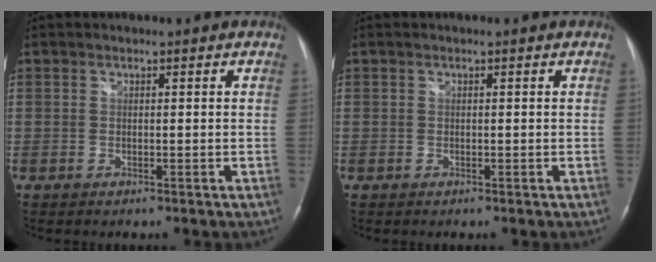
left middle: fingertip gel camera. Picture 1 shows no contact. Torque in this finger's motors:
{"motor_torque": [-0.02, -0.01, 0.08, 0.01]}